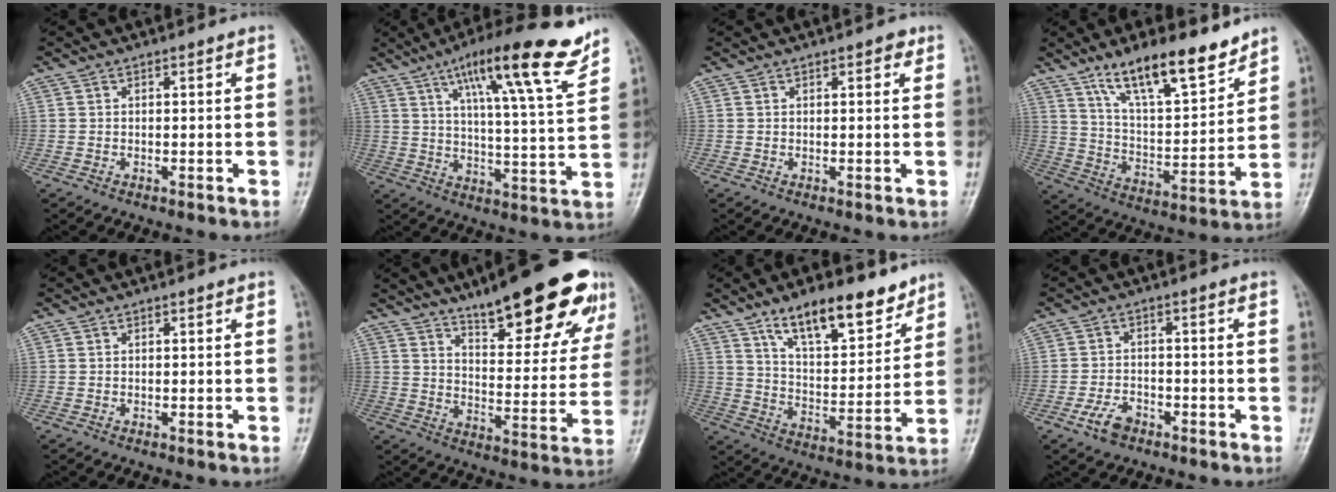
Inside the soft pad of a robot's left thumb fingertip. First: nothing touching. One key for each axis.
{"total": 18.0, "fx": 11.6, "fy": 2.4, "fz": 13.6, "tx": -0.191, "ty": -0.050, "tz": 0.178}
{"total": 1.8, "fx": 1.0, "fy": 0.8, "fz": 1.3, "tx": -0.011, "ty": -0.001, "tz": 0.010}
{"total": 16.1, "fx": 11.5, "fy": 4.7, "fz": 10.2, "tx": -0.144, "ty": -0.067, "tz": 0.206}
{"total": 0.0}
{"total": 22.5, "fx": 14.8, "fy": 6.1, "fz": 15.8, "tx": -0.180, "ty": -0.061, "tz": 0.214}
{"total": 15.5, "fx": 10.6, "fy": 5.9, "fz": 9.6, "tx": -0.117, "ty": -0.063, "tz": 0.181}
{"total": 4.7, "fx": -2.8, "fy": 2.8, "fz": 2.5, "tx": -0.045, "ty": 0.017, "tz": -0.051}